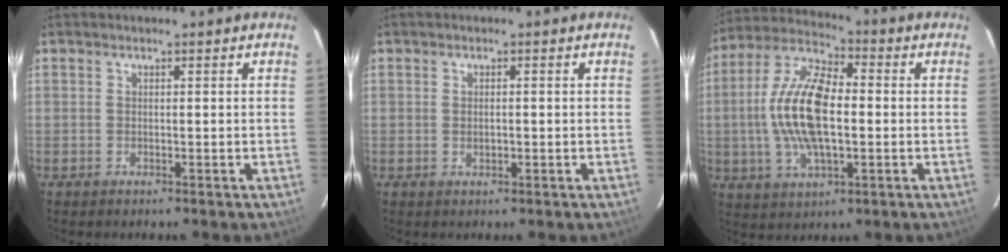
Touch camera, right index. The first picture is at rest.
{"total": 1.4, "force": [-0.1, 0.8, 1.1], "torque": [-0.019, 0.001, -0.001]}
{"total": 15.9, "force": [-0.7, 6.8, 14.4], "torque": [-0.293, 0.009, -0.018]}